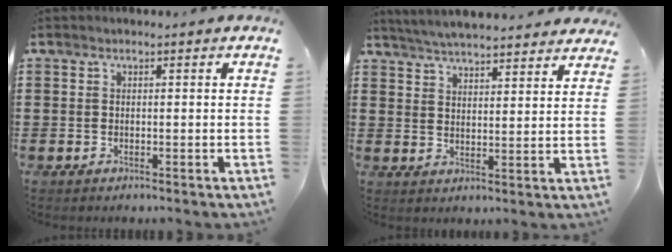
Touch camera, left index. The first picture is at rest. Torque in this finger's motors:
{"motor_torque": [1.56, -0.58, 0.32, 0.03]}